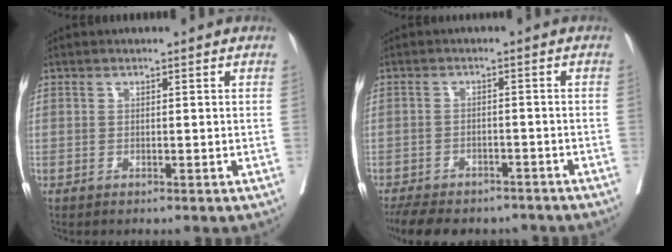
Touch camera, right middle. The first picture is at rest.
{"total": 13.9, "force": [-11.6, 5.3, 5.4], "torque": [-0.121, -0.004, -0.156]}